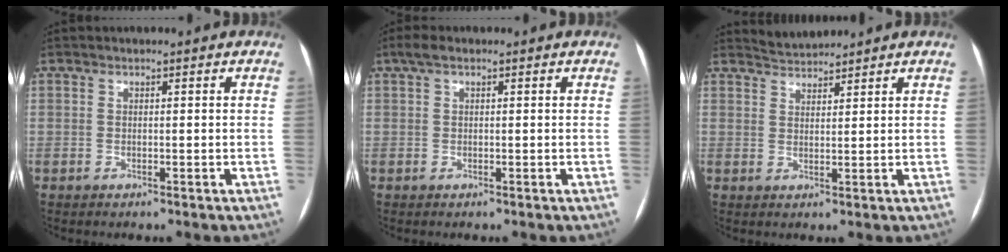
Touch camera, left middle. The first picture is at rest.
{"total": 2.1, "force": [1.2, 0.7, 1.5], "torque": [-0.034, 0.024, 0.024]}
{"total": 2.8, "force": [2.8, -0.1, -0.5], "torque": [0.000, 0.009, 0.057]}